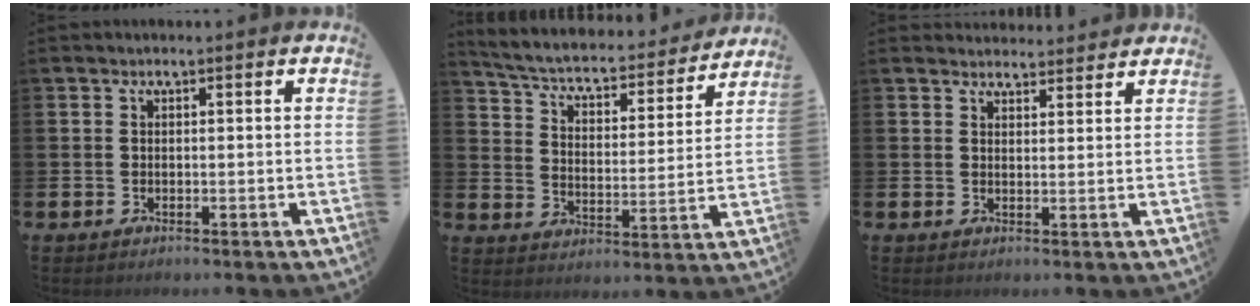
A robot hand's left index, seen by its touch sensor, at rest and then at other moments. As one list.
[{"total": 5.3, "force": [4.8, 1.2, 1.8], "torque": [-0.065, -0.039, 0.075]}, {"total": 2.9, "force": [2.8, 0.7, -0.2], "torque": [0.005, -0.016, 0.050]}]